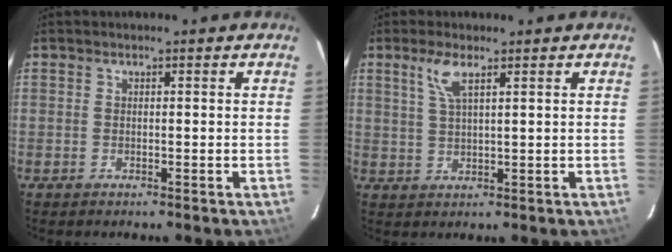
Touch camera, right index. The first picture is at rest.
{"total": 4.2, "force": [2.4, 1.0, 3.4], "torque": [-0.070, 0.004, 0.050]}